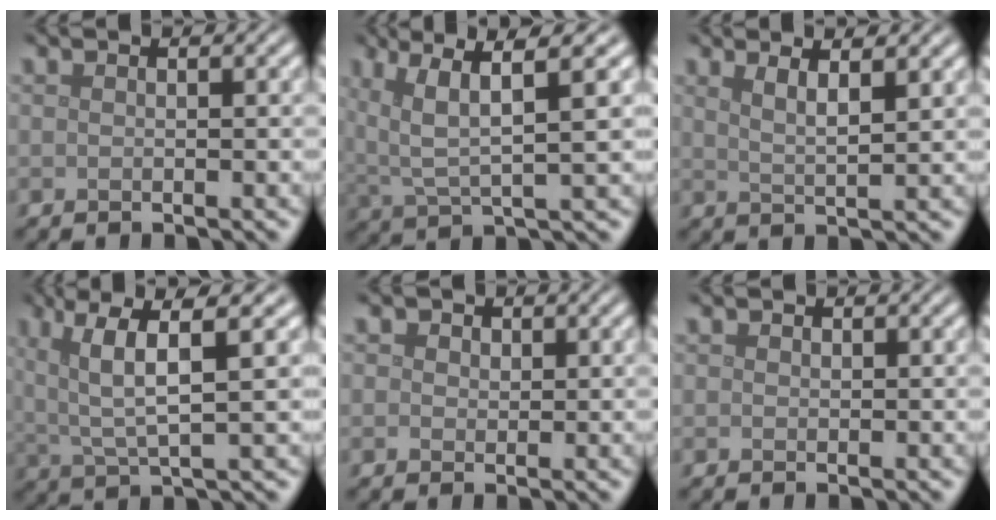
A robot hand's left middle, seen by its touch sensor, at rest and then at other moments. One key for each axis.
{"total": 6.6, "fx": 3.4, "fy": 1.4, "fz": 5.4, "tx": -0.111, "ty": 0.010, "tz": 0.065}
{"total": 3.2, "fx": 2.0, "fy": 0.9, "fz": 2.3, "tx": -0.024, "ty": 0.008, "tz": 0.022}
{"total": 7.1, "fx": 3.3, "fy": 1.6, "fz": 6.1, "tx": -0.117, "ty": 0.014, "tz": 0.063}
{"total": 1.8, "fx": 0.7, "fy": 1.5, "fz": 0.8, "tx": -0.009, "ty": 0.007, "tz": -0.002}
{"total": 0.5, "fx": 0.1, "fy": 0.5, "fz": 0.1, "tx": 0.002, "ty": -0.002, "tz": 0.000}